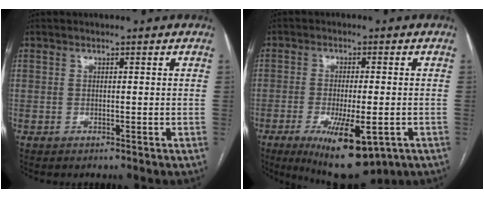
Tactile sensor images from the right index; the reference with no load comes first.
{"total": 12.6, "force": [-5.9, 3.3, 10.6], "torque": [-0.166, -0.024, -0.081]}